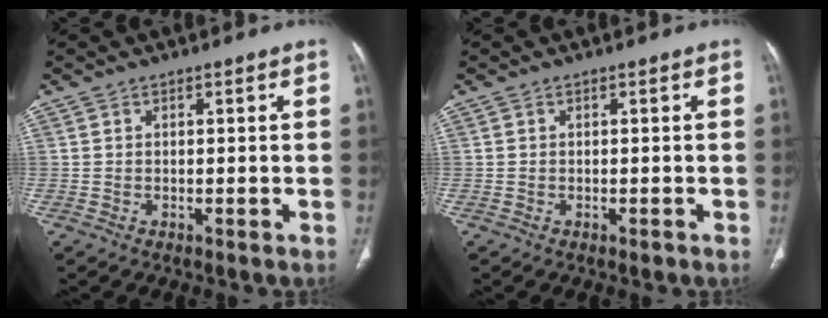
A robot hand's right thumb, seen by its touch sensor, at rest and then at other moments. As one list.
[{"total": 0.6, "force": [-0.4, 0.2, 0.4], "torque": [-0.003, 0.000, -0.004]}]